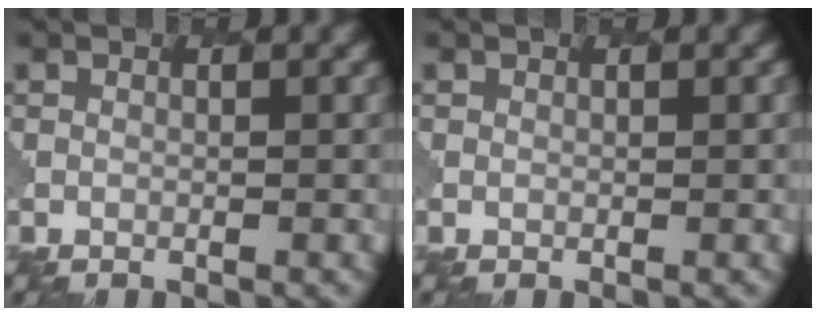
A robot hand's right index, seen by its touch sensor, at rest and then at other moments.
{"total": 0.0}